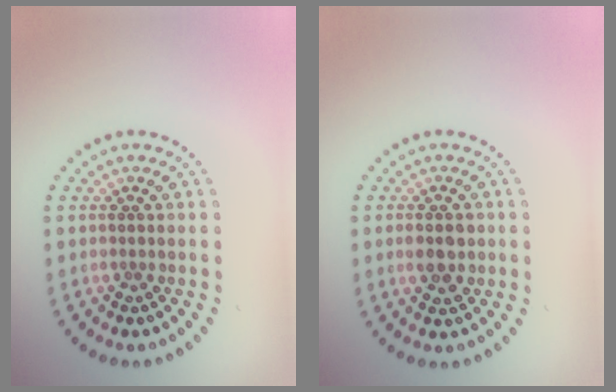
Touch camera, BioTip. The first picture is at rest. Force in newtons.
{"total": 2.7, "press": 2.7, "slide": 0.1}